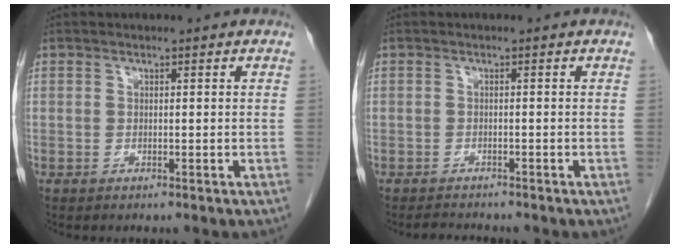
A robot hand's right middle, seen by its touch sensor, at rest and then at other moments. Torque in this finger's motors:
{"motor_torque": [0.25, -0.16, -0.01, -0.01]}